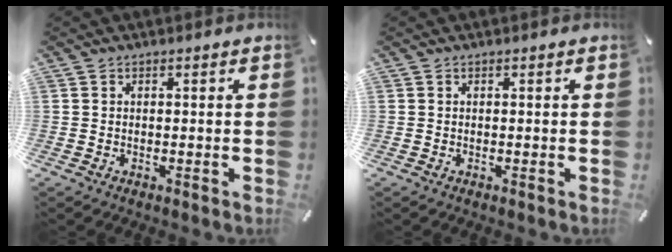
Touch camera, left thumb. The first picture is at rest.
{"total": 0.0}